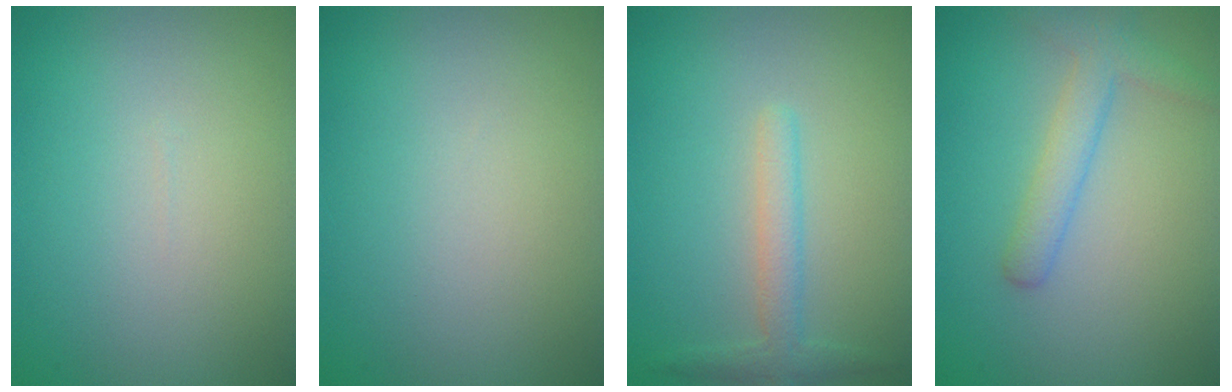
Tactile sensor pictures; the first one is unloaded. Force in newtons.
{"total": 0.0}
{"total": 2.2, "press": 2.2, "slide": 0.1}
{"total": 2.9, "press": 2.9, "slide": 0.2}